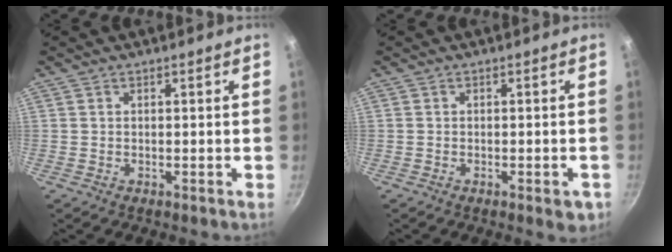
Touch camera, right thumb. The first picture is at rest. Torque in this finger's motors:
{"motor_torque": [0.38, 0.18, 0.22, -0.24, 0.05]}